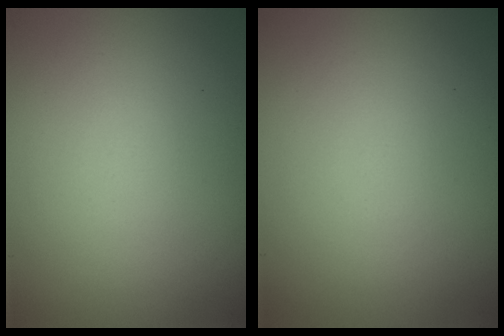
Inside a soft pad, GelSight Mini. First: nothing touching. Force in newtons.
{"total": 0.0}